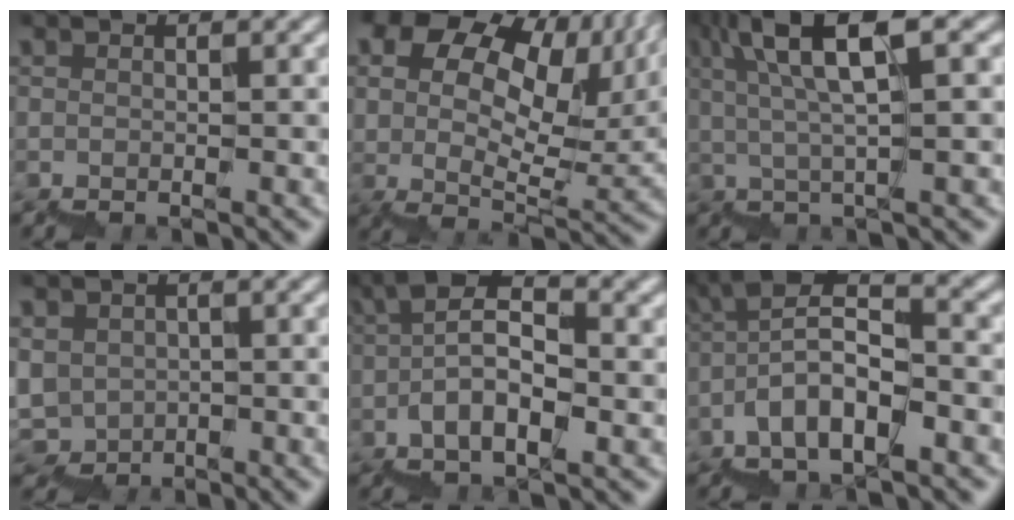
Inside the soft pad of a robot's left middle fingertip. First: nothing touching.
{"total": 16.5, "force": [7.4, 9.7, 11.1], "torque": [-0.165, 0.030, 0.149]}
{"total": 6.5, "force": [3.8, 1.1, 5.1], "torque": [-0.071, 0.021, 0.065]}
{"total": 1.9, "force": [0.5, 1.8, -0.4], "torque": [0.004, -0.002, 0.009]}
{"total": 5.3, "force": [-0.5, 1.9, 4.9], "torque": [-0.095, 0.029, -0.011]}
{"total": 6.7, "force": [-2.0, 2.9, 5.7], "torque": [-0.107, 0.029, -0.033]}